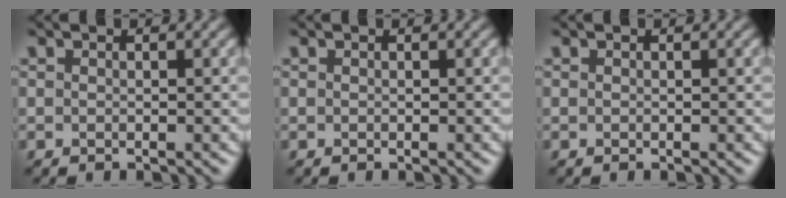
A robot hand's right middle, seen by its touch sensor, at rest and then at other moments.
{"total": 0.0}
{"total": 0.0}